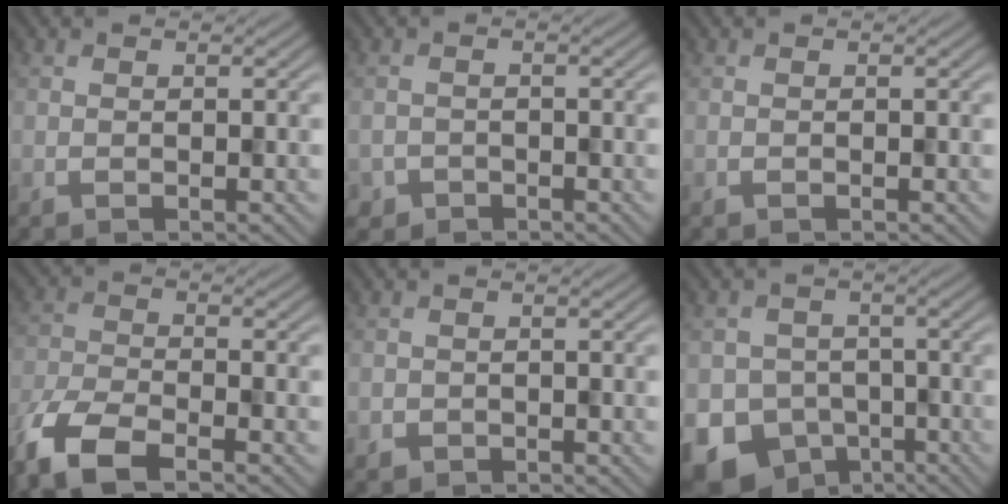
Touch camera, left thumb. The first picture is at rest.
{"total": 1.7, "force": [-1.1, 1.1, -0.5], "torque": [0.014, -0.004, -0.019]}
{"total": 0.0}
{"total": 7.8, "force": [-5.4, 3.1, 4.7], "torque": [-0.099, -0.019, -0.114]}
{"total": 1.1, "force": [-0.4, 1.0, -0.2], "torque": [0.003, -0.006, -0.005]}
{"total": 11.0, "force": [-6.1, 8.7, 2.7], "torque": [-0.074, -0.040, -0.094]}